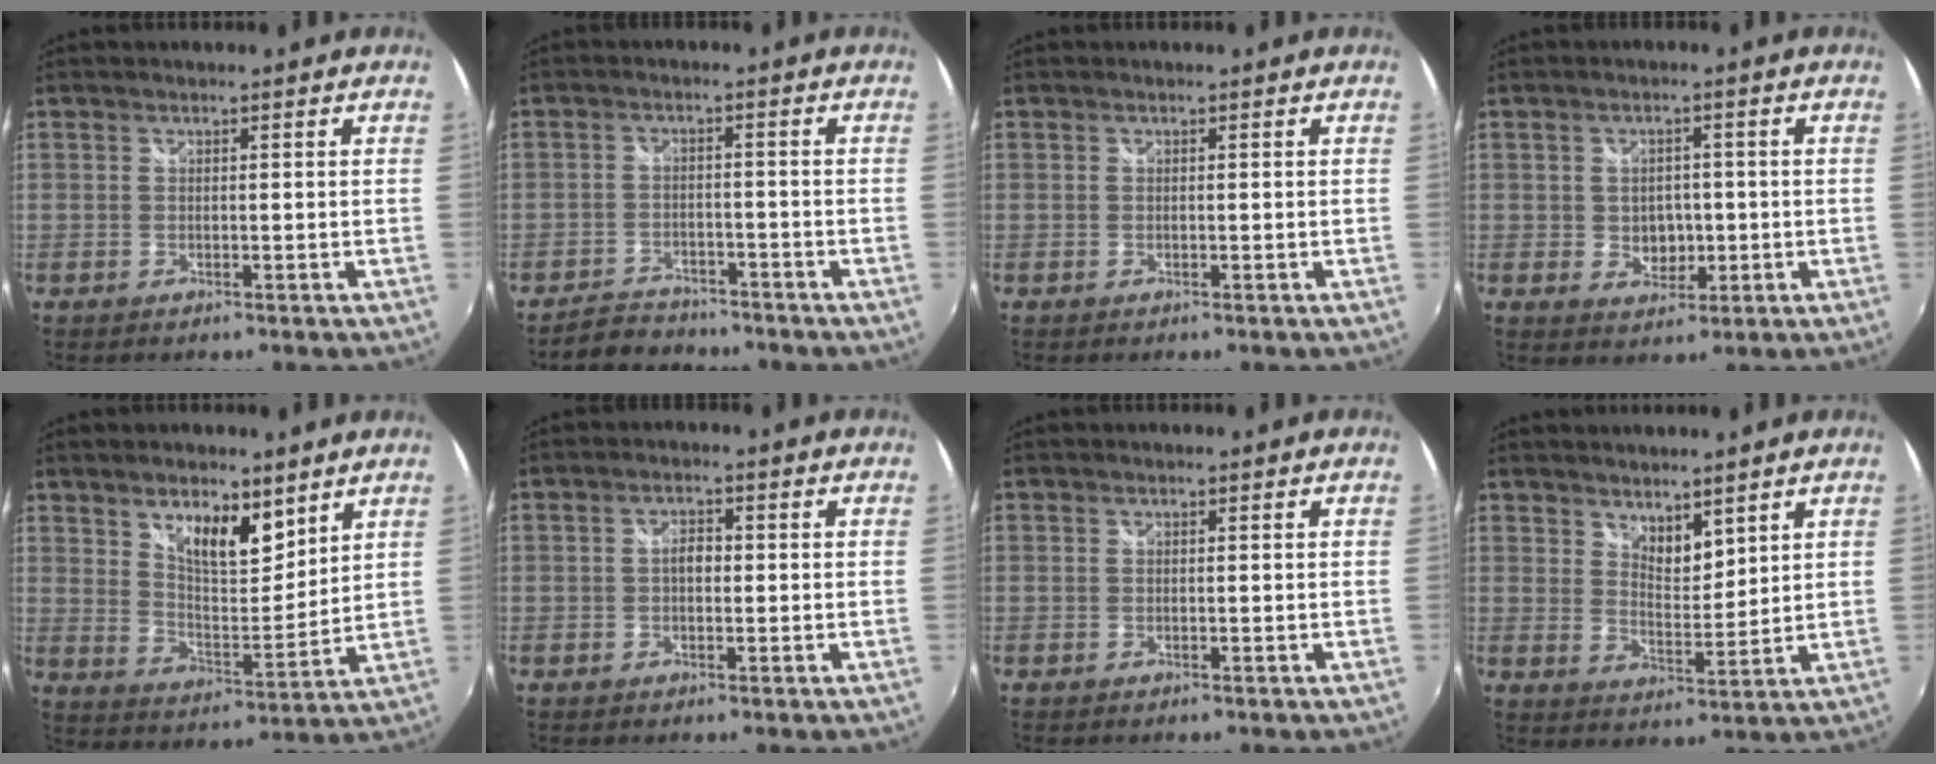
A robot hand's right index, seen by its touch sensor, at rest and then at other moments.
{"total": 6.2, "force": [-5.5, 2.7, 0.9], "torque": [-0.041, 0.006, -0.087]}
{"total": 0.0}
{"total": 5.0, "force": [-0.5, 4.0, 2.9], "torque": [-0.049, 0.001, -0.002]}
{"total": 10.3, "force": [6.6, 4.1, 6.8], "torque": [-0.105, -0.002, 0.117]}
{"total": 2.5, "force": [-0.1, 1.6, 1.9], "torque": [-0.031, 0.007, -0.004]}
{"total": 0.0}
{"total": 5.3, "force": [4.3, 2.2, 2.2], "torque": [-0.026, -0.004, 0.076]}